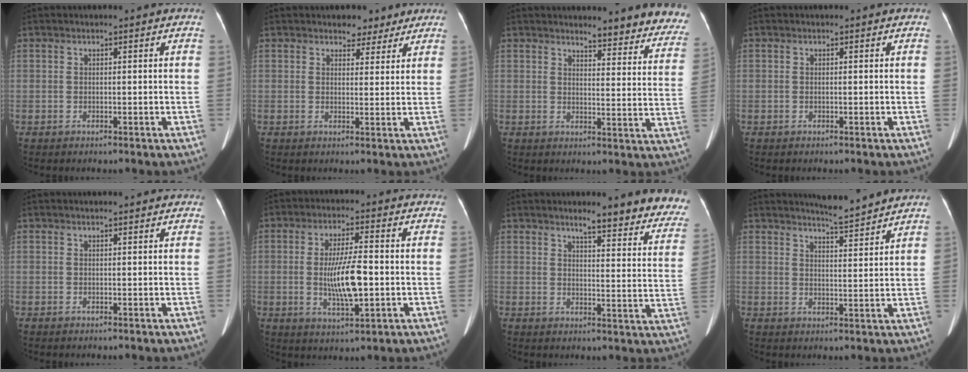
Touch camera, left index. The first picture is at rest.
{"total": 3.8, "force": [3.0, 2.1, 0.8], "torque": [-0.002, 0.003, 0.039]}
{"total": 12.5, "force": [12.0, 2.3, 3.0], "torque": [0.010, -0.047, 0.108]}
{"total": 0.0}
{"total": 2.4, "force": [2.2, 0.2, 0.9], "torque": [-0.013, 0.018, 0.024]}
{"total": 8.4, "force": [-0.8, 1.5, 8.3], "torque": [-0.157, -0.007, -0.012]}
{"total": 15.2, "force": [13.6, 2.2, 6.4], "torque": [-0.040, -0.038, 0.142]}
{"total": 5.6, "force": [5.4, -0.8, 1.3], "torque": [-0.033, -0.011, 0.081]}